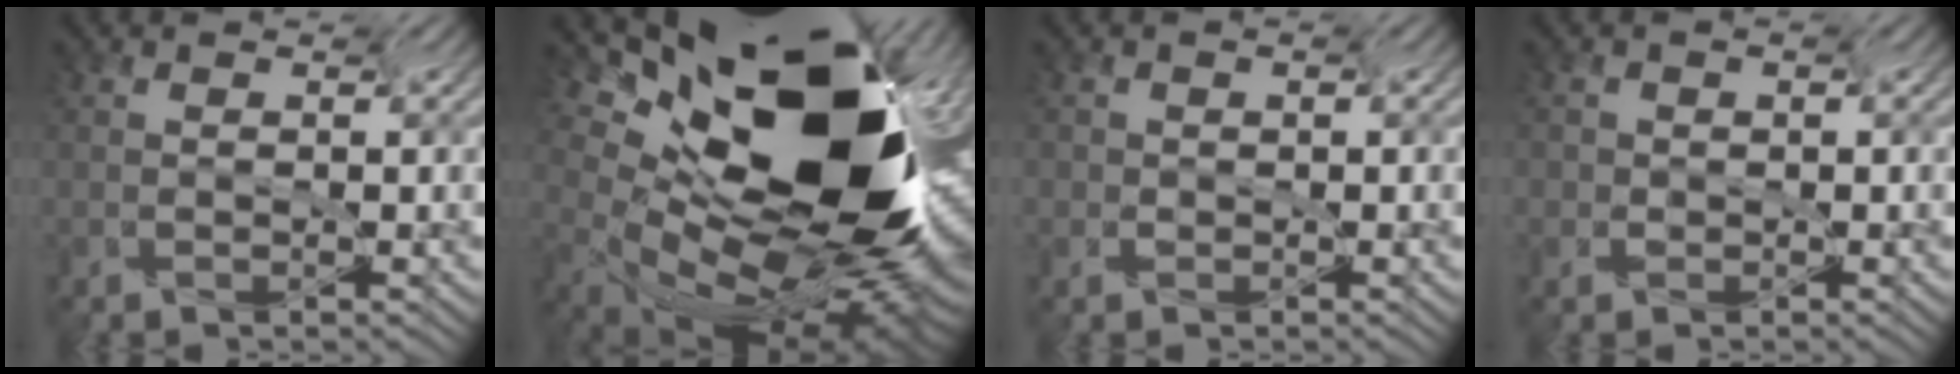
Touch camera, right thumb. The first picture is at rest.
{"total": 17.0, "force": [0.7, 9.3, 14.2], "torque": [-0.261, 0.009, 0.042]}
{"total": 1.2, "force": [-0.9, 0.2, -0.8], "torque": [0.012, 0.002, -0.020]}
{"total": 1.4, "force": [-1.0, 0.5, -0.7], "torque": [0.014, 0.002, -0.020]}